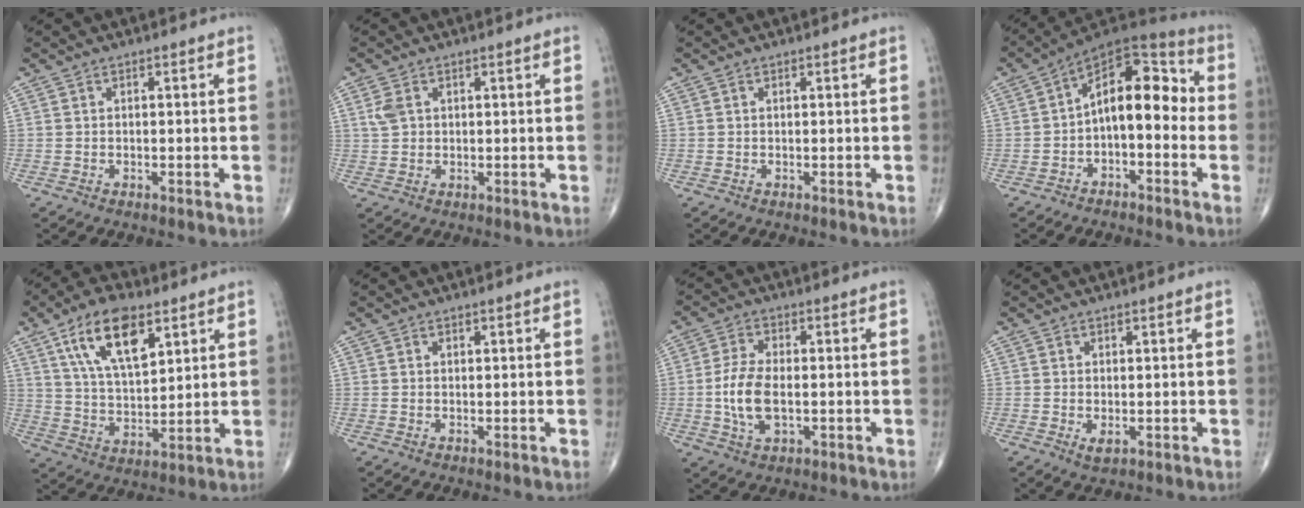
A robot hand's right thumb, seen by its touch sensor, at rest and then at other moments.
{"total": 3.0, "force": [1.1, 2.1, 1.9], "torque": [-0.038, 0.004, 0.027]}
{"total": 0.0}
{"total": 13.8, "force": [-0.9, 7.5, 11.6], "torque": [-0.141, 0.051, -0.030]}
{"total": 14.7, "force": [7.3, 6.8, 10.8], "torque": [-0.174, -0.025, 0.136]}
{"total": 0.0}
{"total": 8.4, "force": [-1.0, 4.3, 7.2], "torque": [-0.148, 0.000, -0.019]}
{"total": 1.7, "force": [-0.3, 0.9, 1.5], "torque": [-0.024, -0.006, -0.001]}